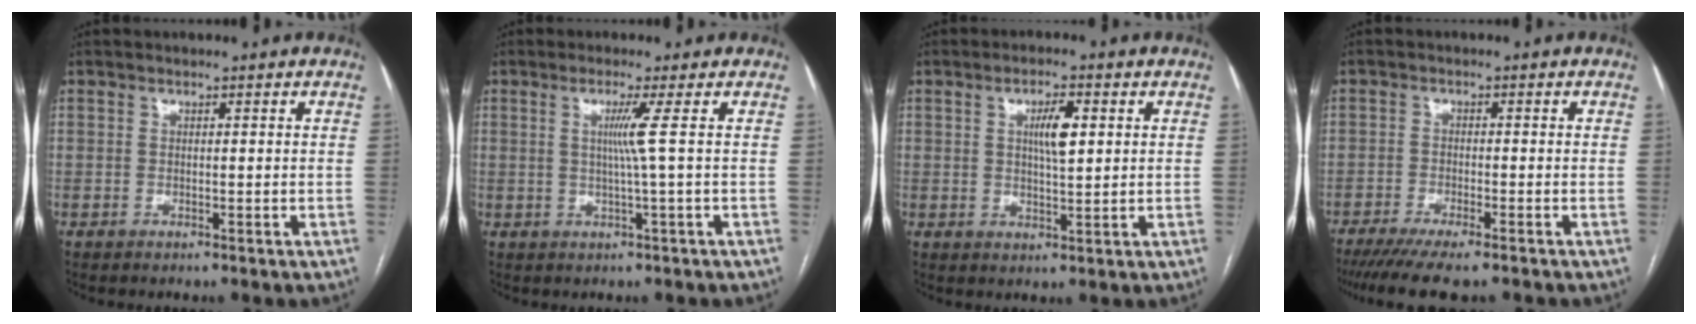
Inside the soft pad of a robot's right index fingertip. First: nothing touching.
{"total": 3.4, "force": [0.5, -1.5, 3.0], "torque": [-0.058, -0.004, 0.012]}
{"total": 4.8, "force": [1.3, 1.1, 4.5], "torque": [-0.080, 0.004, 0.022]}
{"total": 9.8, "force": [-8.0, 1.2, 5.6], "torque": [-0.080, -0.018, -0.124]}